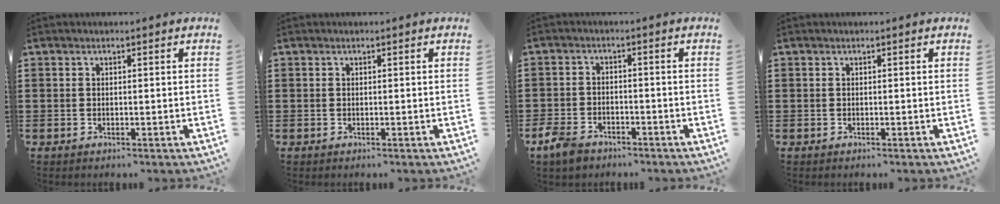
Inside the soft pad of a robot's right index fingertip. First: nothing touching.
{"total": 0.0}
{"total": 3.0, "force": [-2.5, 1.3, 0.9], "torque": [-0.033, 0.003, -0.054]}
{"total": 0.0}